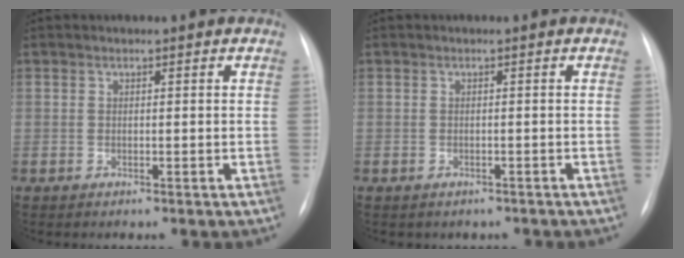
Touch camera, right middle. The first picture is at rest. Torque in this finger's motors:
{"motor_torque": [0.11, -0.11, 0.02, 0.01]}